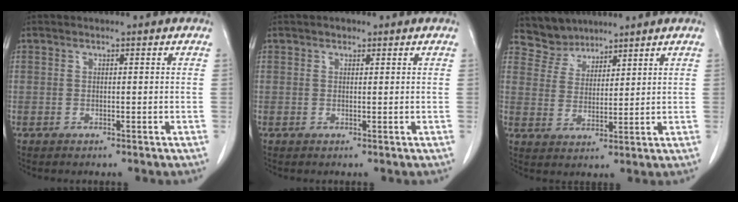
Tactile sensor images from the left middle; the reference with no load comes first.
{"total": 0.7, "force": [0.5, 0.5, 0.2], "torque": [-0.004, 0.000, 0.005]}
{"total": 5.0, "force": [4.5, 2.0, -0.6], "torque": [0.012, 0.006, 0.093]}